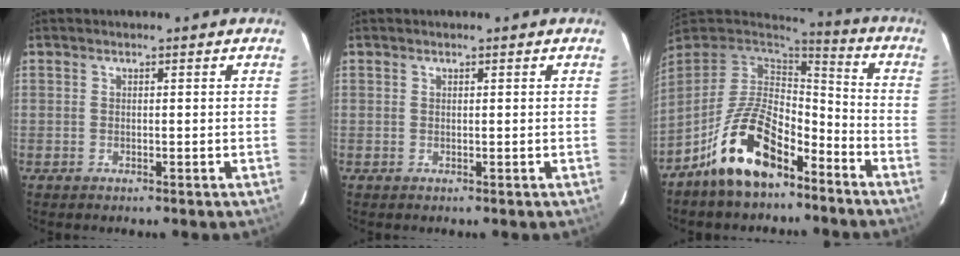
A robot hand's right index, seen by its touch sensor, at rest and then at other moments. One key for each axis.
{"total": 0.0}
{"total": 16.1, "fx": -10.0, "fy": 7.4, "fz": 10.3, "tx": -0.208, "ty": 0.012, "tz": -0.174}